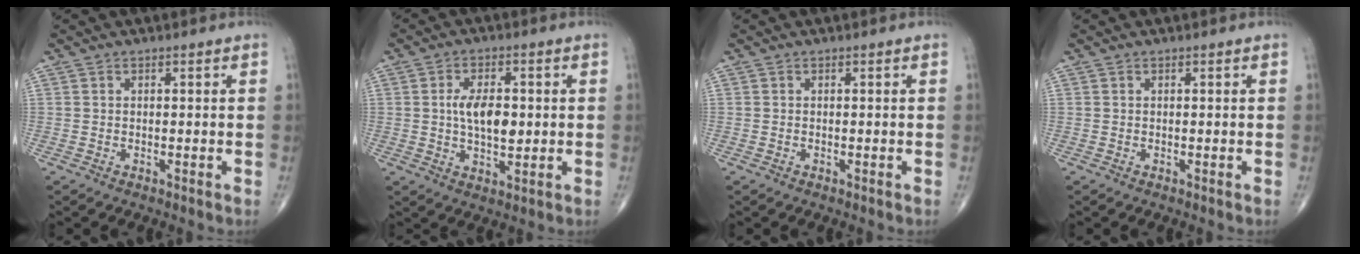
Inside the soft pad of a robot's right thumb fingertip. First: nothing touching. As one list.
[{"total": 8.0, "force": [0.4, 4.1, 6.8], "torque": [-0.111, -0.005, 0.006]}, {"total": 0.0}, {"total": 0.0}]